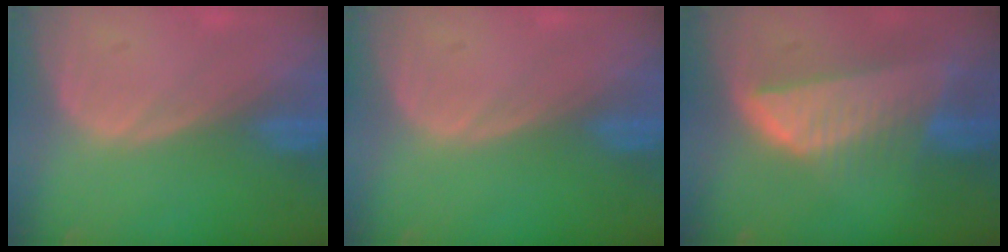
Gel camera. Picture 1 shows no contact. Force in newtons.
{"total": 0.0}
{"total": 8.2, "press": 7.3, "slide": 3.8}